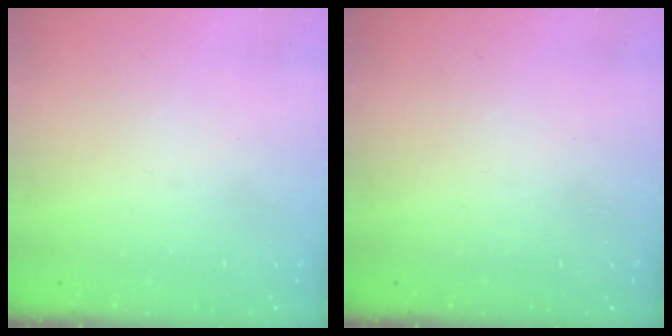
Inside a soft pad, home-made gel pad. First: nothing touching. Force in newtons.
{"total": 0.0}